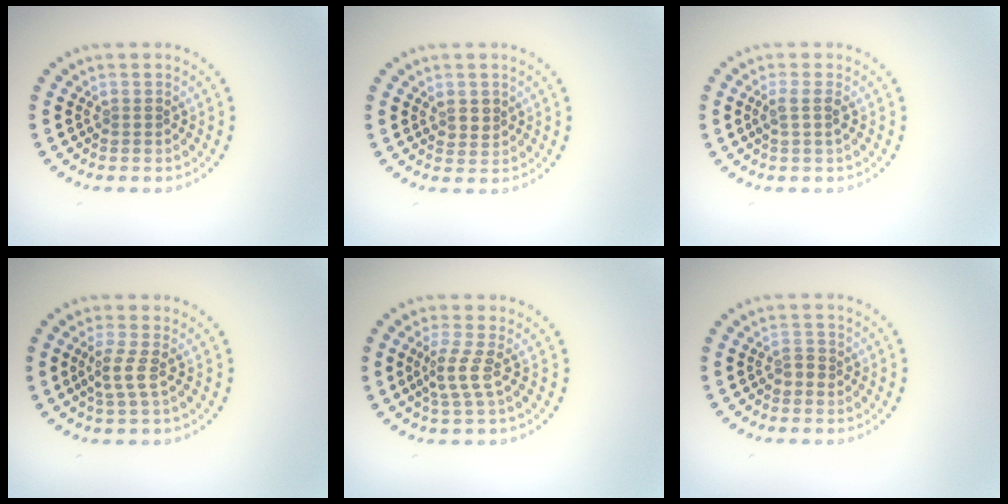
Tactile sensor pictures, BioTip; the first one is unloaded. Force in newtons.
{"total": 1.5, "press": 1.4, "slide": 0.4}
{"total": 1.5, "press": 1.2, "slide": 0.8}
{"total": 1.9, "press": 1.3, "slide": 1.3}
{"total": 2.4, "press": 1.6, "slide": 1.7}
{"total": 1.2, "press": 1.1, "slide": 0.5}